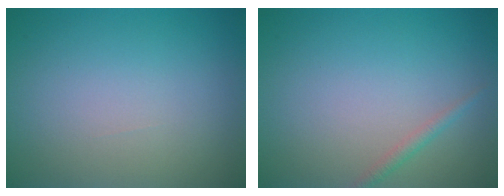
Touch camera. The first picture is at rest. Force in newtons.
{"total": 1.0, "press": 1.0, "slide": 0.0}